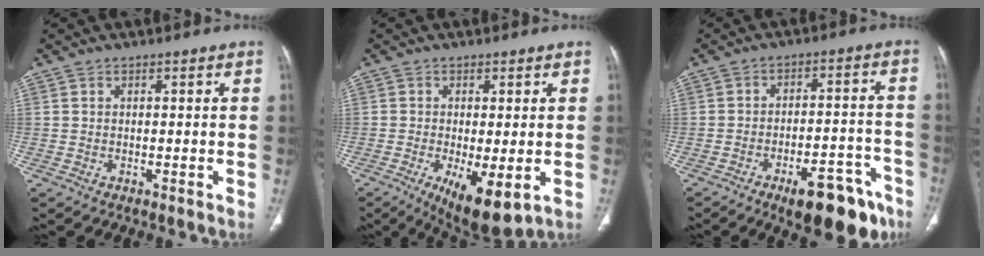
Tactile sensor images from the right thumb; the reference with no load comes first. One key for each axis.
{"total": 9.5, "fx": -2.7, "fy": 3.3, "fz": 8.5, "tx": -0.138, "ty": -0.022, "tz": -0.034}
{"total": 14.2, "fx": -8.9, "fy": 5.4, "fz": 9.7, "tx": -0.102, "ty": 0.064, "tz": -0.121}